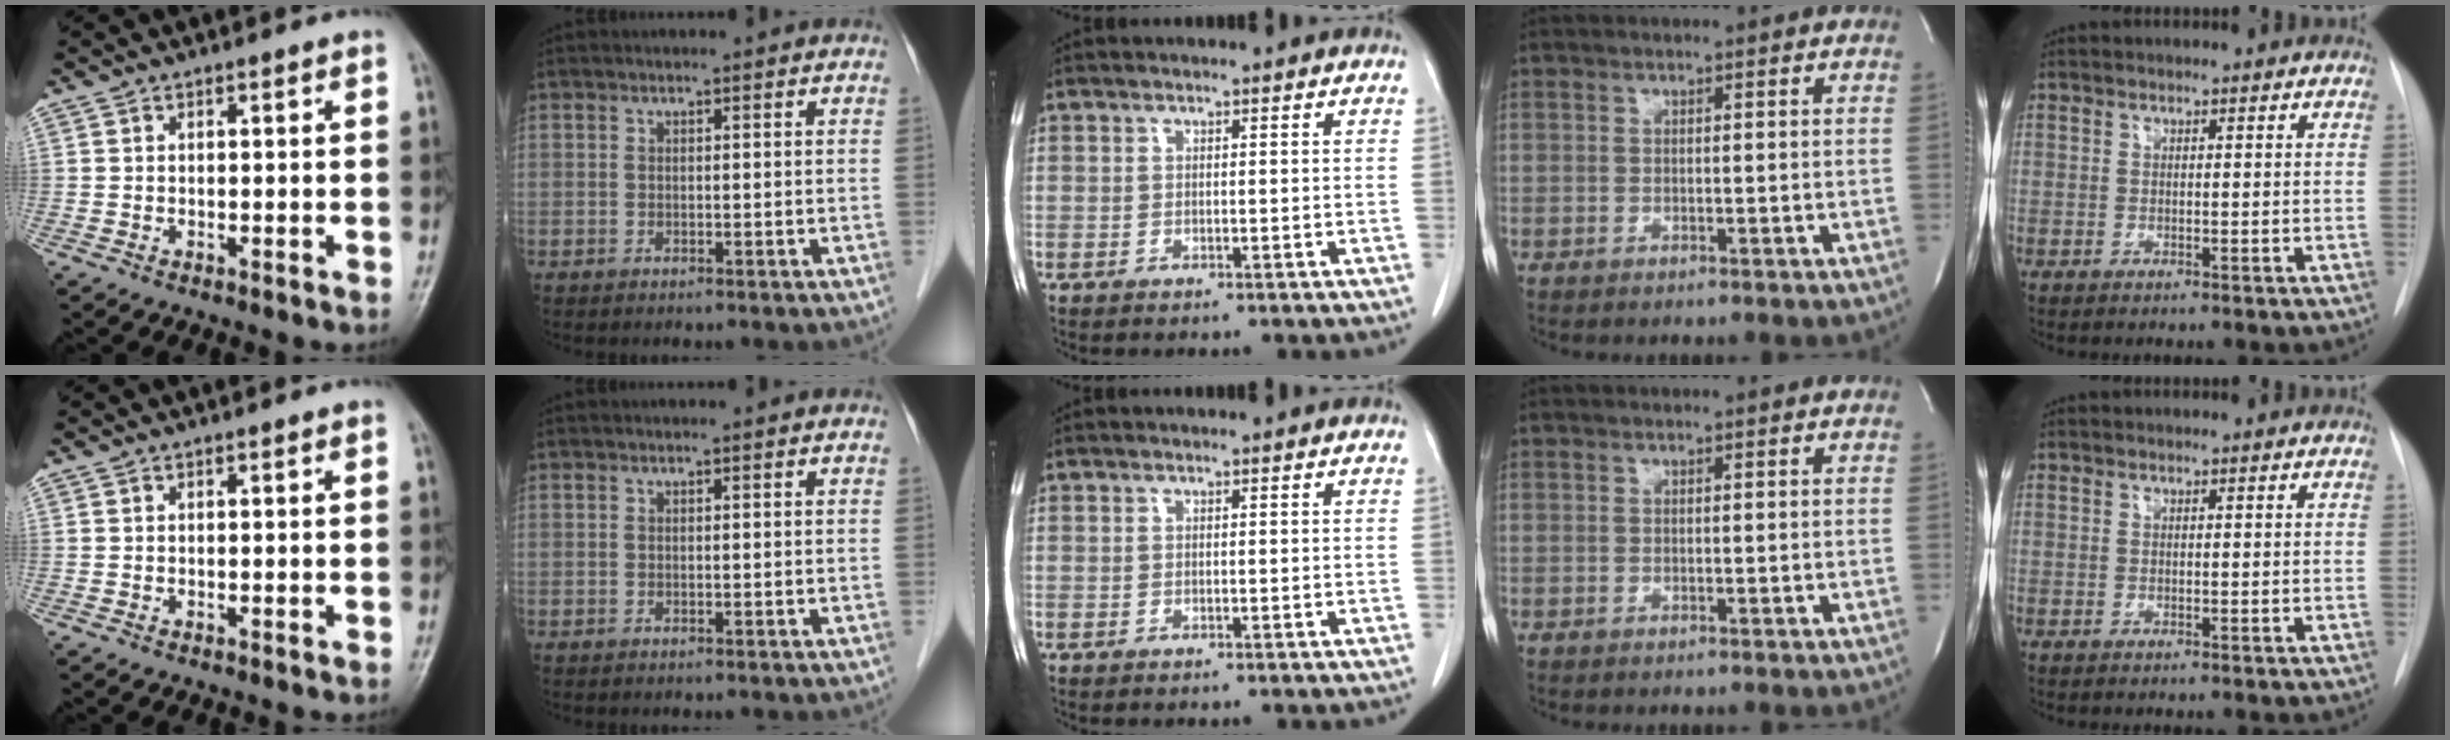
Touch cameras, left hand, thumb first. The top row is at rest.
{}